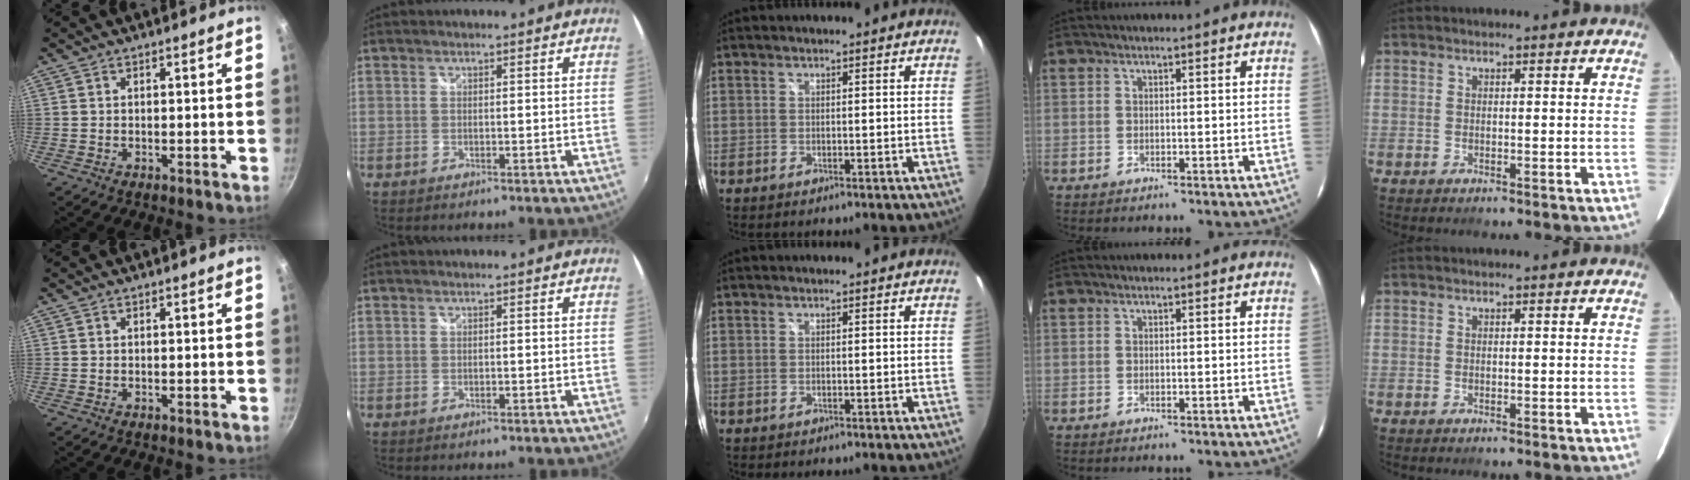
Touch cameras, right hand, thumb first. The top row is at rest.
{}